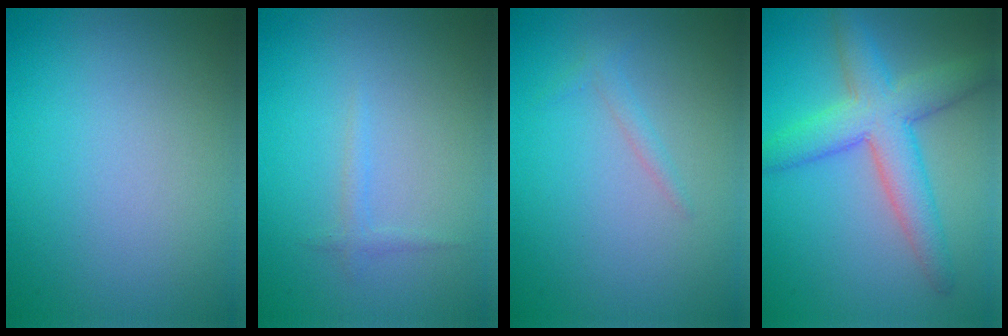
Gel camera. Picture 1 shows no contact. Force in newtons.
{"total": 0.8, "press": 0.8, "slide": 0.0}
{"total": 1.0, "press": 1.0, "slide": 0.1}
{"total": 6.2, "press": 6.2, "slide": 0.2}